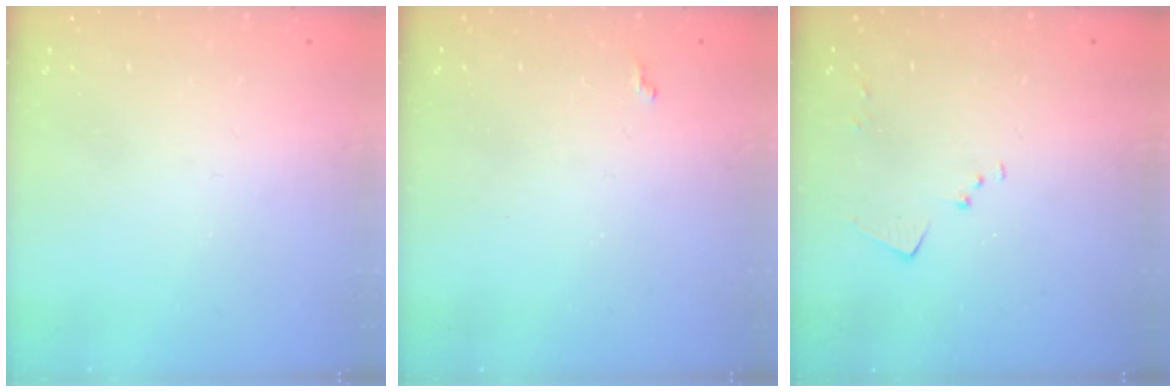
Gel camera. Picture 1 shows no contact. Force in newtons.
{"total": 3.9, "press": 3.9, "slide": 0.6}
{"total": 7.4, "press": 7.4, "slide": 0.8}